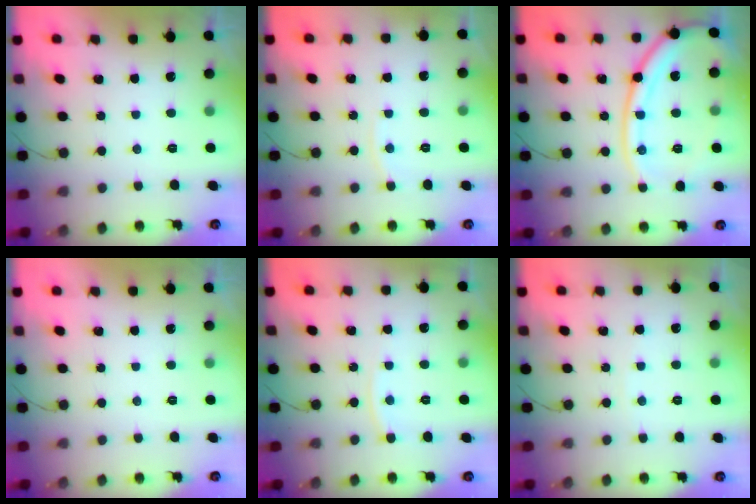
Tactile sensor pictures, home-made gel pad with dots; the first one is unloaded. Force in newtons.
{"total": 2.7, "press": 2.7, "slide": 0.4}
{"total": 15.3, "press": 15.2, "slide": 1.7}
{"total": 0.0}
{"total": 6.0, "press": 6.0, "slide": 0.6}
{"total": 2.4, "press": 2.3, "slide": 0.3}